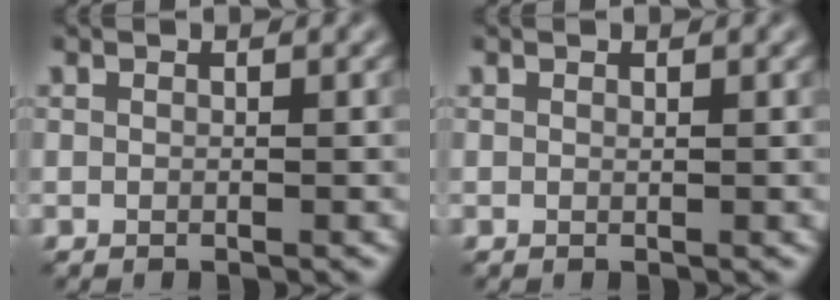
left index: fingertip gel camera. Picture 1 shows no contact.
{"total": 0.0}